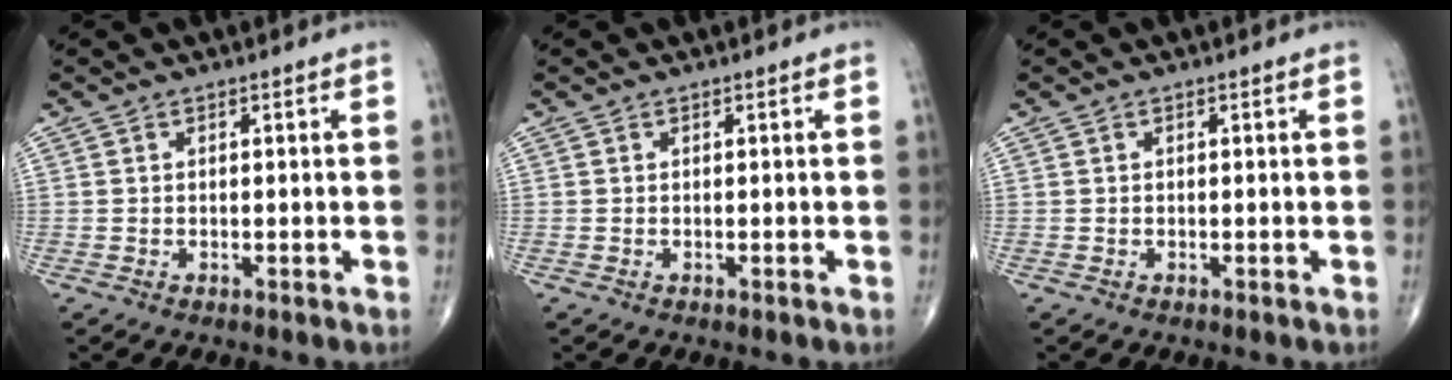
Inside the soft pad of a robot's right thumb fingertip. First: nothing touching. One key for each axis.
{"total": 0.0}
{"total": 0.0}